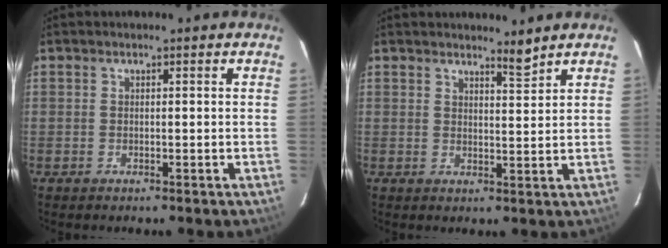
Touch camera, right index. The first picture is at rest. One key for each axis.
{"total": 2.6, "fx": 2.4, "fy": -0.2, "fz": 1.1, "tx": -0.016, "ty": -0.010, "tz": 0.036}